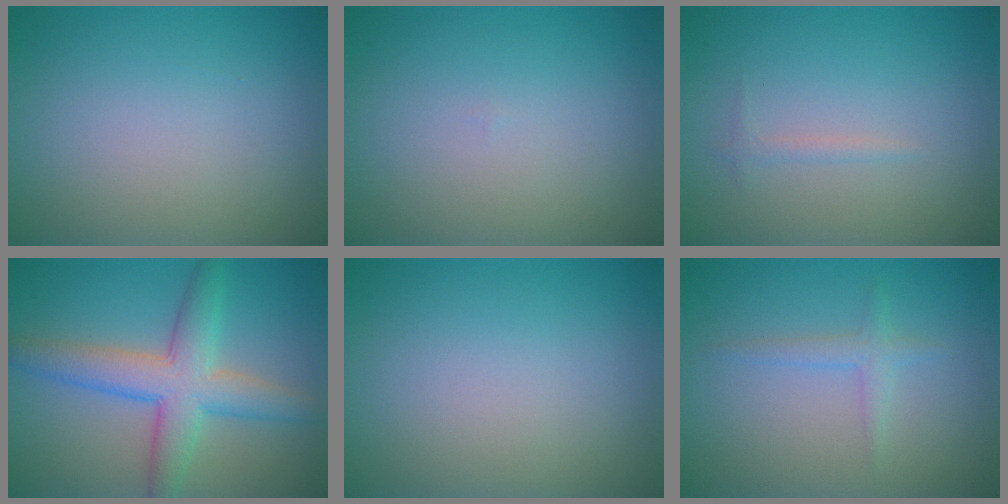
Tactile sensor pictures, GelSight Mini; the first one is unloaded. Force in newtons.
{"total": 0.0}
{"total": 0.7, "press": 0.7, "slide": 0.1}
{"total": 6.0, "press": 6.0, "slide": 0.1}
{"total": 0.0}
{"total": 1.4, "press": 1.4, "slide": 0.0}